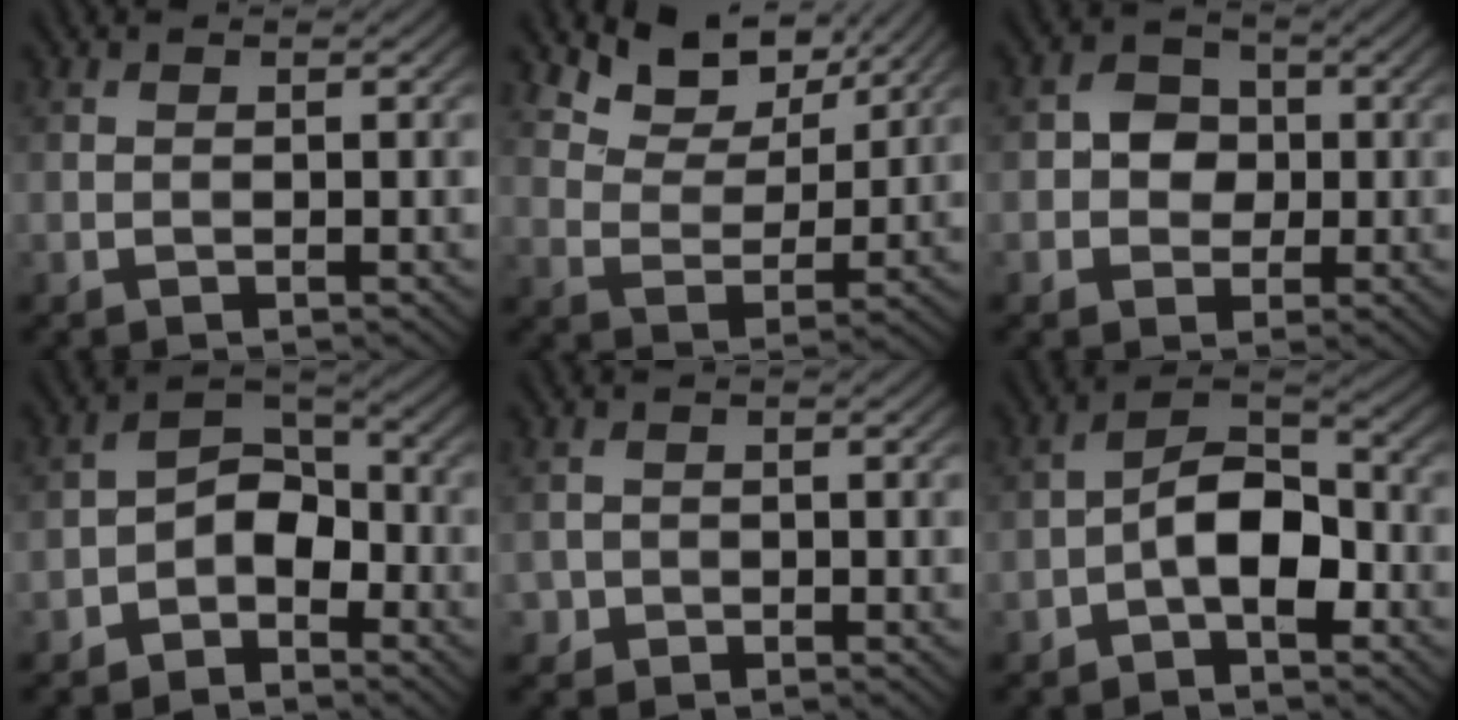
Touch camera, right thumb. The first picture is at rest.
{"total": 7.8, "force": [5.7, 3.8, 3.6], "torque": [-0.079, -0.007, 0.105]}
{"total": 4.1, "force": [-0.1, 3.7, 1.8], "torque": [-0.031, 0.002, -0.019]}
{"total": 5.3, "force": [-2.7, 3.3, 3.0], "torque": [-0.043, 0.014, -0.062]}
{"total": 1.3, "force": [-0.4, 1.2, 0.0], "torque": [0.005, -0.004, -0.013]}
{"total": 6.7, "force": [-2.4, 3.4, 5.3], "torque": [-0.083, 0.022, -0.053]}